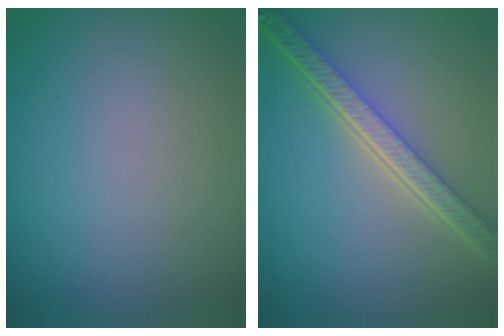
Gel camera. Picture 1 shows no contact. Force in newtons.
{"total": 5.9, "press": 4.5, "slide": 3.8}